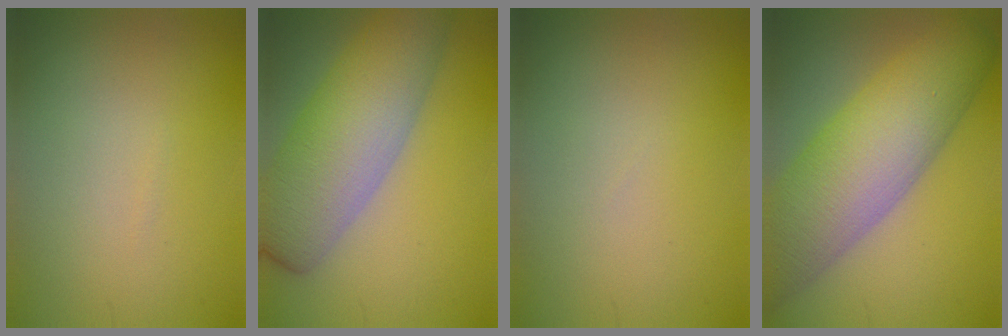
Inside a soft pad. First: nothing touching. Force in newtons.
{"total": 9.2, "press": 9.2, "slide": 0.5}
{"total": 0.0}
{"total": 10.7, "press": 10.7, "slide": 0.6}